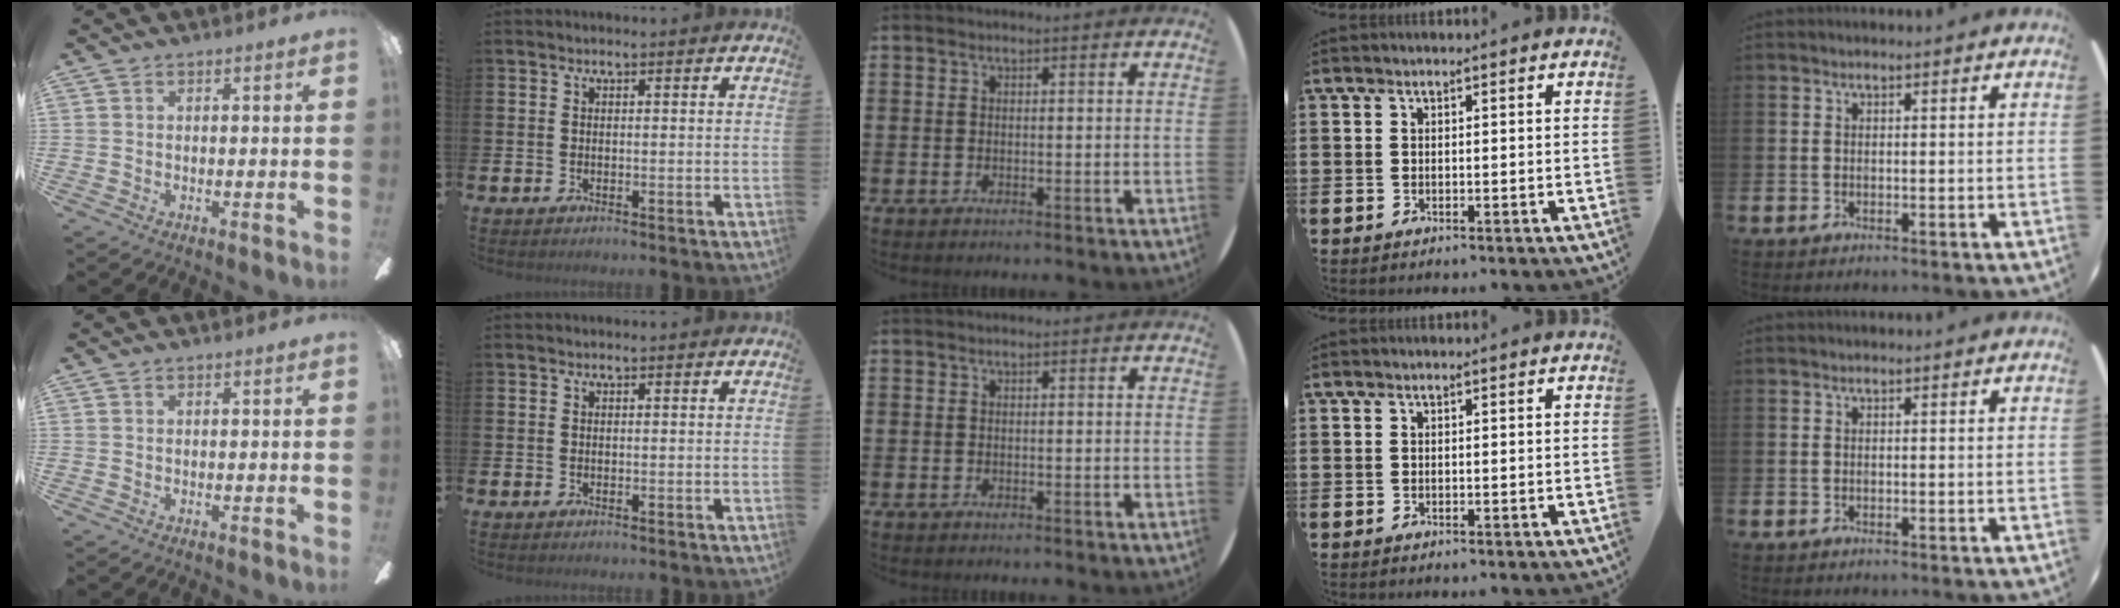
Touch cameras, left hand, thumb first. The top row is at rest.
{}